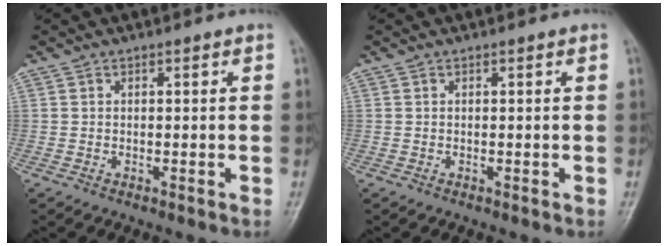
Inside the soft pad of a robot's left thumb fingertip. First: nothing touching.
{"total": 0.0}